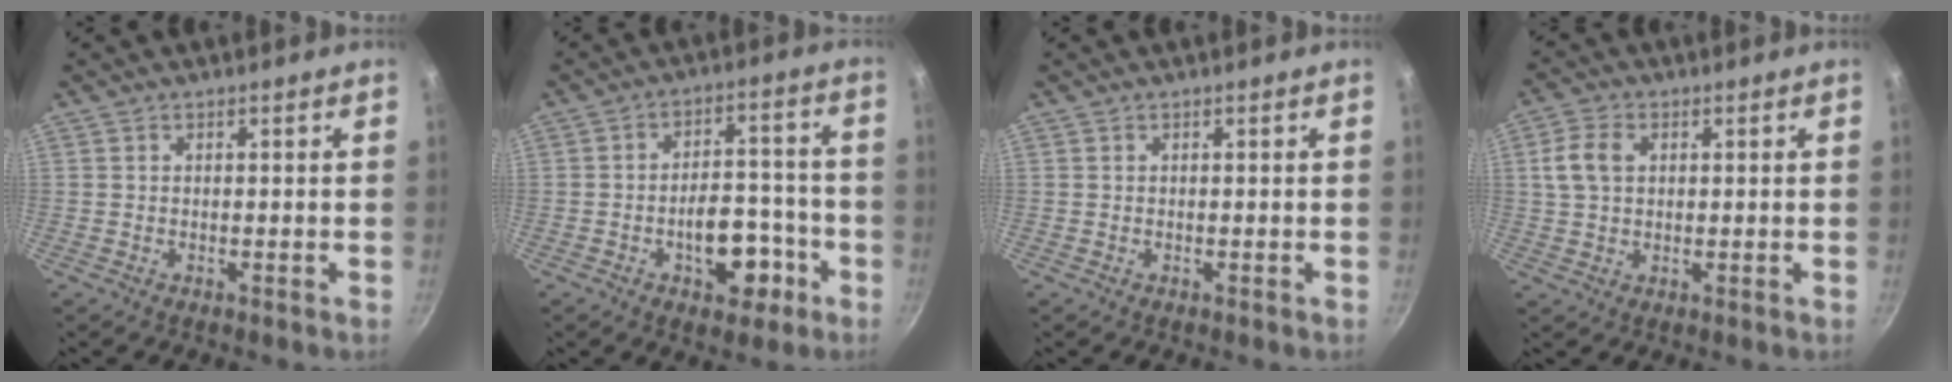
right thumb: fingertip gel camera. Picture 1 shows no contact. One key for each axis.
{"total": 10.8, "fx": -4.4, "fy": 6.2, "fz": 7.6, "tx": -0.071, "ty": 0.040, "tz": -0.057}
{"total": 0.0}
{"total": 5.9, "fx": 1.3, "fy": 4.1, "fz": 3.9, "tx": -0.068, "ty": 0.007, "tz": 0.022}